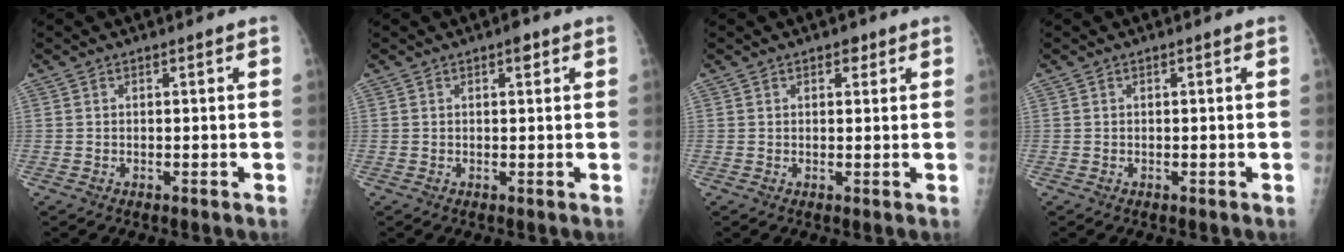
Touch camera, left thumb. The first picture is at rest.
{"total": 1.6, "force": [0.9, 0.7, 1.1], "torque": [-0.010, -0.001, 0.009]}
{"total": 1.9, "force": [1.2, 1.2, 1.0], "torque": [0.000, -0.003, 0.012]}
{"total": 0.0}